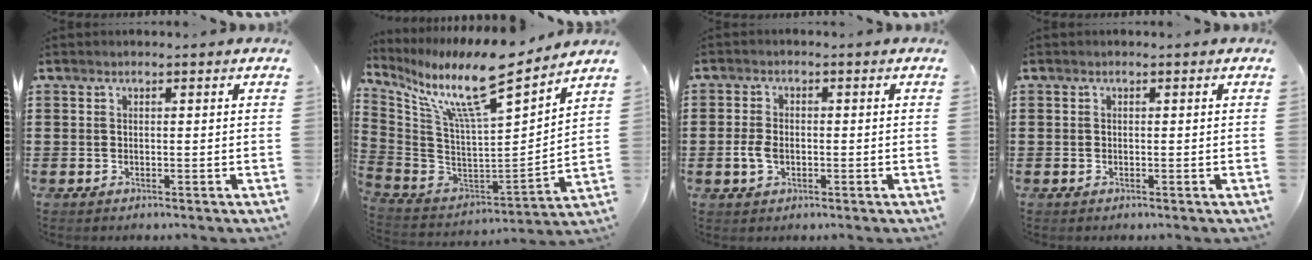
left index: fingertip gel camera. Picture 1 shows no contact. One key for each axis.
{"total": 12.1, "fx": 9.3, "fy": 1.2, "fz": 7.6, "tx": -0.180, "ty": -0.072, "tz": 0.155}
{"total": 3.3, "fx": -0.8, "fy": 2.0, "fz": 2.5, "tx": -0.069, "ty": -0.004, "tz": -0.021}
{"total": 0.0}